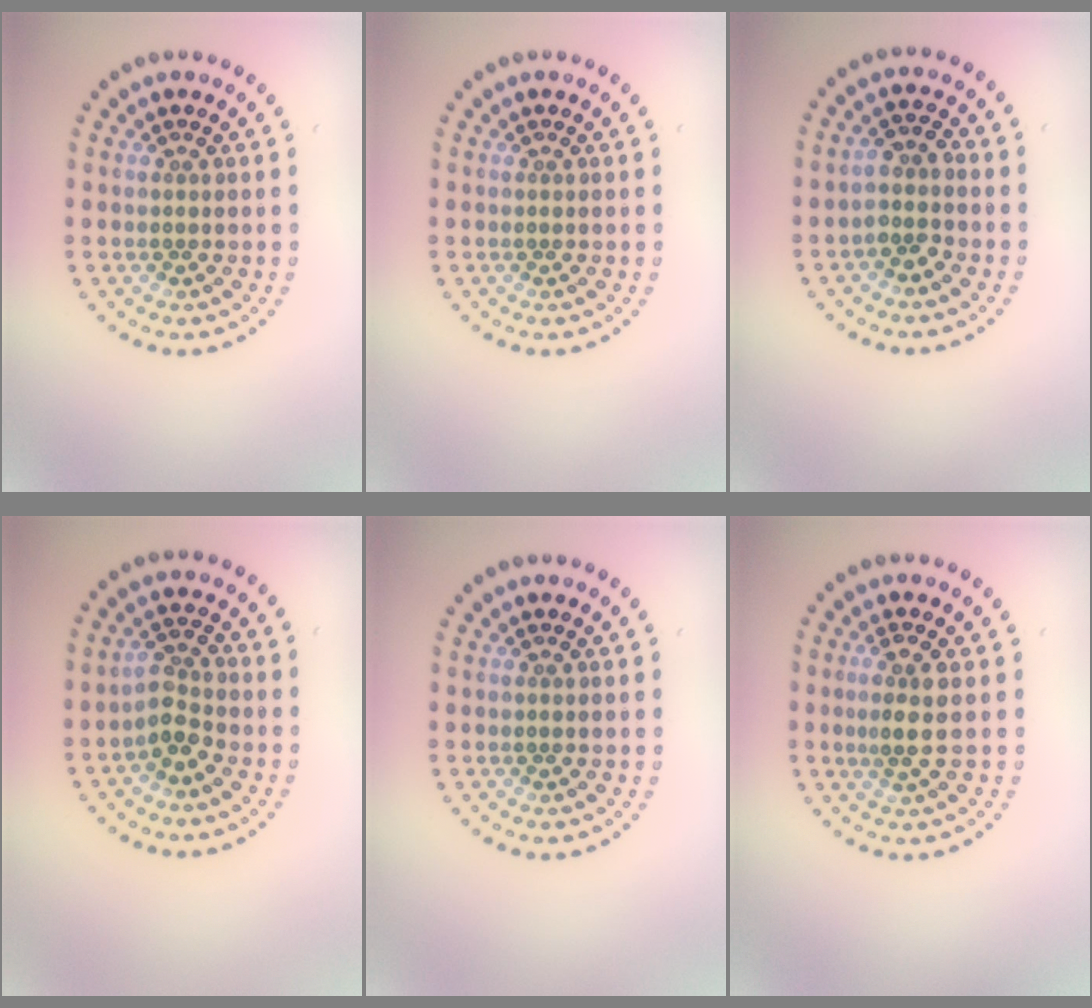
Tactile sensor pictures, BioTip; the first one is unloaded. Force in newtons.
{"total": 0.0}
{"total": 2.1, "press": 1.7, "slide": 1.3}
{"total": 2.3, "press": 2.1, "slide": 1.0}
{"total": 0.0}
{"total": 2.1, "press": 1.8, "slide": 1.0}